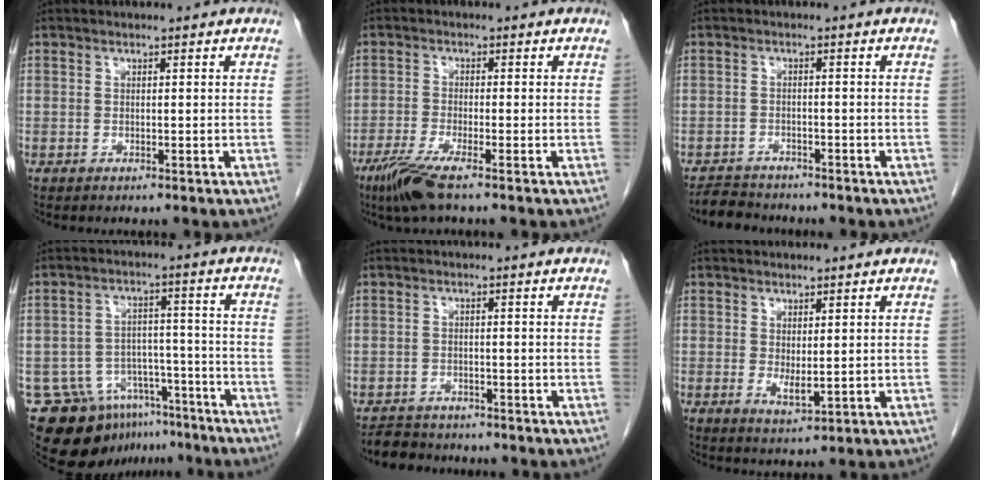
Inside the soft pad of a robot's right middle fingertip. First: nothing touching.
{"total": 5.7, "force": [-3.8, 0.3, 4.3], "torque": [-0.089, -0.017, -0.074]}
{"total": 3.9, "force": [-3.7, 1.2, 0.2], "torque": [-0.009, -0.009, -0.064]}
{"total": 13.8, "force": [-10.0, 8.5, 4.2], "torque": [-0.073, 0.037, -0.144]}
{"total": 4.7, "force": [-4.3, 1.8, 0.4], "torque": [-0.009, -0.006, -0.068]}
{"total": 2.4, "force": [0.2, 0.8, 2.2], "torque": [-0.042, -0.010, 0.014]}